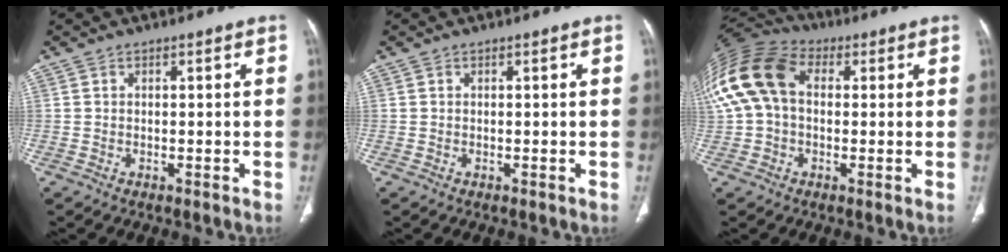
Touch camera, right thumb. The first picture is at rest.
{"total": 0.0}
{"total": 18.2, "force": [2.9, 12.8, 12.6], "torque": [-0.286, 0.047, 0.045]}